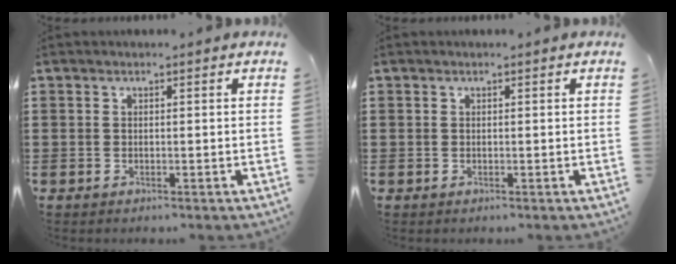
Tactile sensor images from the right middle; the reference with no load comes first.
{"total": 0.0}